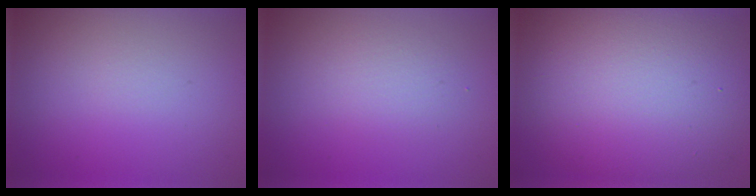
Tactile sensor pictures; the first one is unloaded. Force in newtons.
{"total": 1.8, "press": 1.8, "slide": 0.1}
{"total": 12.9, "press": 12.9, "slide": 0.6}